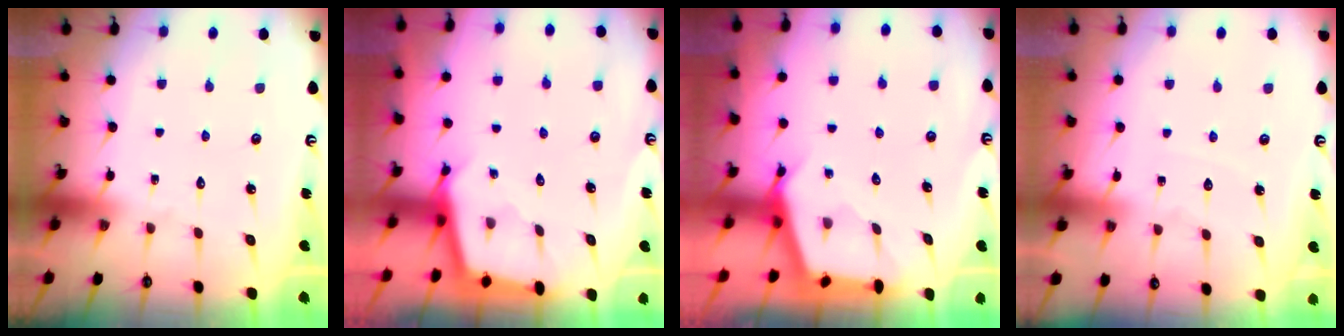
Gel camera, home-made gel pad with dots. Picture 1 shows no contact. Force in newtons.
{"total": 2.5, "press": 2.5, "slide": 0.1}
{"total": 2.7, "press": 2.7, "slide": 0.3}
{"total": 4.0, "press": 3.9, "slide": 0.6}